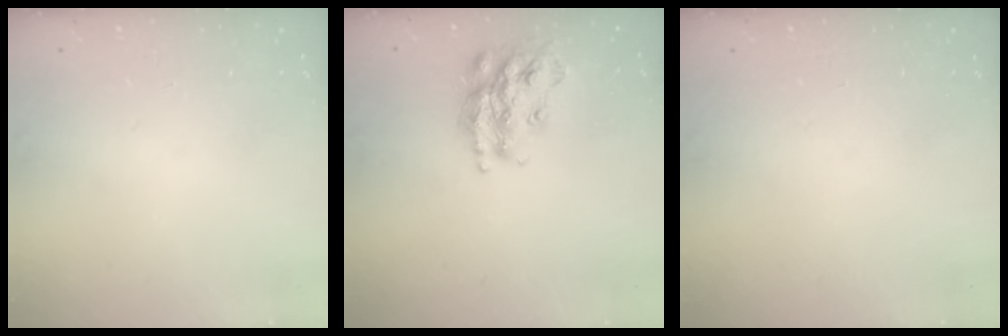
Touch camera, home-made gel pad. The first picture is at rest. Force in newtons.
{"total": 17.5, "press": 17.5, "slide": 1.0}
{"total": 0.0}